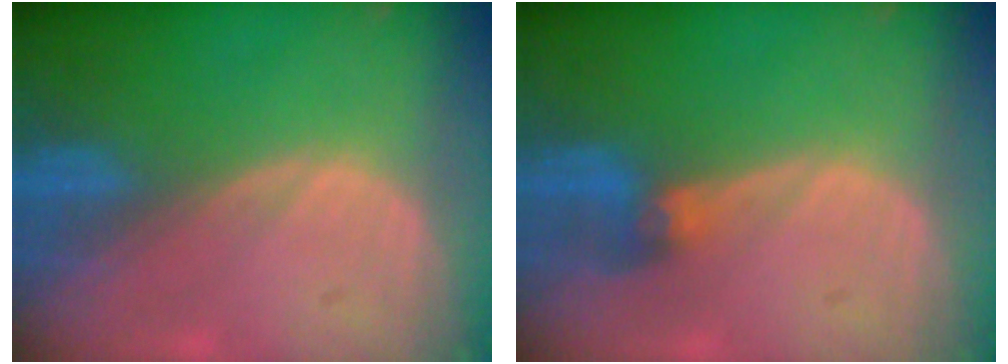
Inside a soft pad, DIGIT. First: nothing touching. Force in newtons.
{"total": 2.9, "press": 2.6, "slide": 1.2}